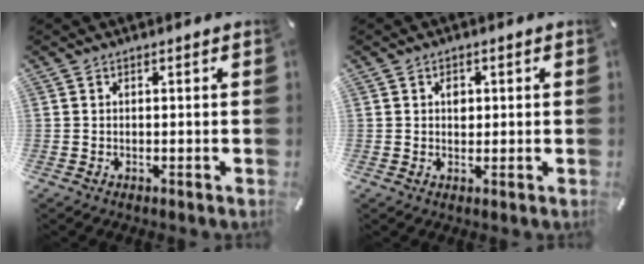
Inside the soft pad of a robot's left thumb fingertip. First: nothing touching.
{"total": 2.2, "force": [0.4, 1.8, 1.2], "torque": [-0.003, -0.003, 0.001]}